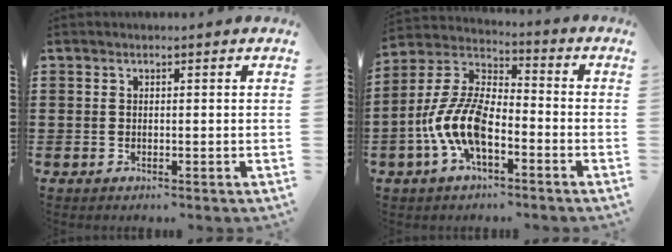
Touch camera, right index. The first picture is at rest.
{"total": 10.6, "force": [-4.5, 4.7, 8.4], "torque": [-0.212, -0.005, -0.092]}